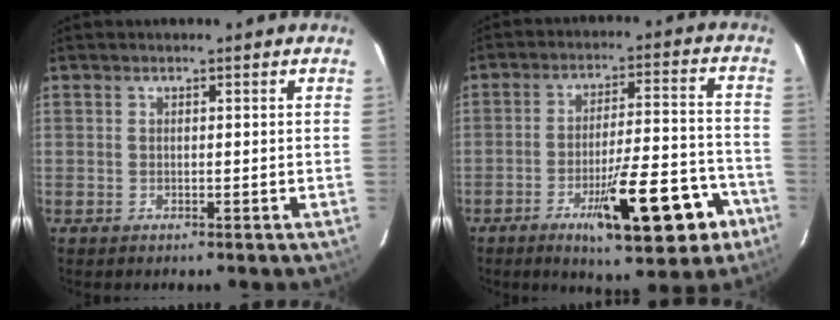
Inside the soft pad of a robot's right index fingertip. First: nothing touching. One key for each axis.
{"total": 15.2, "fx": -7.7, "fy": 3.1, "fz": 12.7, "tx": -0.177, "ty": 0.010, "tz": -0.104}